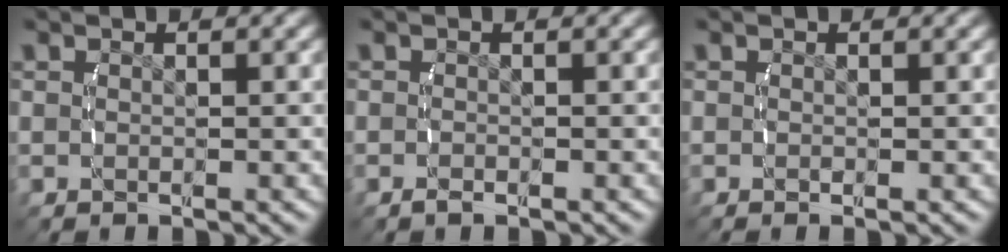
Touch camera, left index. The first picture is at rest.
{"total": 0.6, "force": [-0.5, -0.2, 0.0], "torque": [0.001, 0.001, -0.011]}
{"total": 0.0}